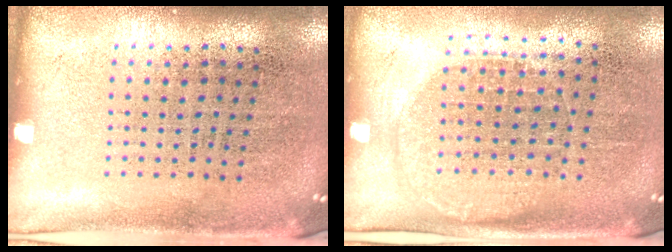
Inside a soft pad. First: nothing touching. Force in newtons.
{"total": 1.4, "press": 1.2, "slide": 0.6}